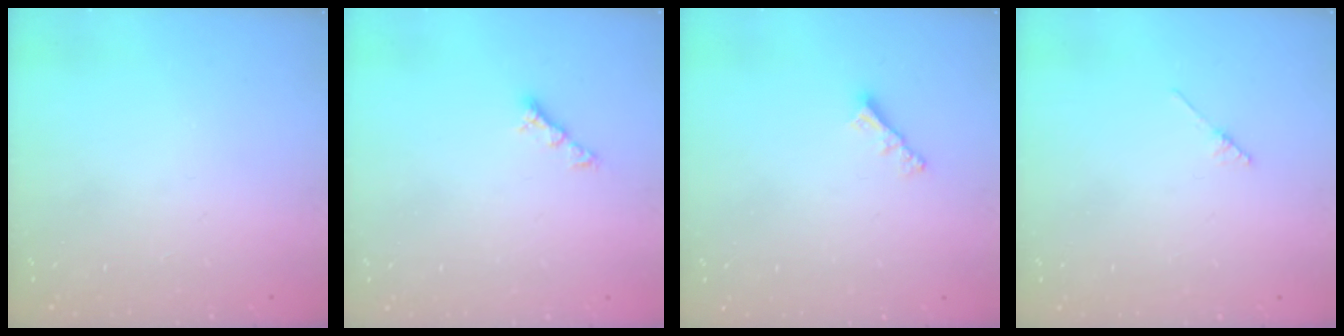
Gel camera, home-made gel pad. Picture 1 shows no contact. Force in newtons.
{"total": 4.1, "press": 4.1, "slide": 0.5}
{"total": 2.9, "press": 2.9, "slide": 0.3}
{"total": 2.1, "press": 2.1, "slide": 0.1}